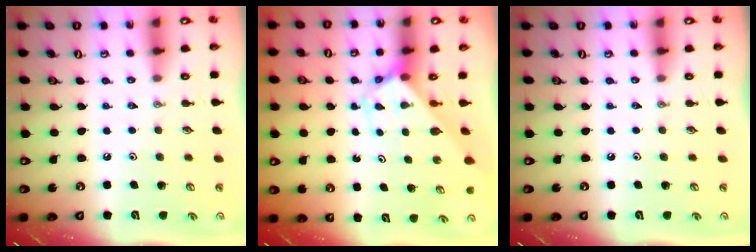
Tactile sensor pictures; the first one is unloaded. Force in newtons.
{"total": 2.6, "press": 2.6, "slide": 0.2}
{"total": 0.0}